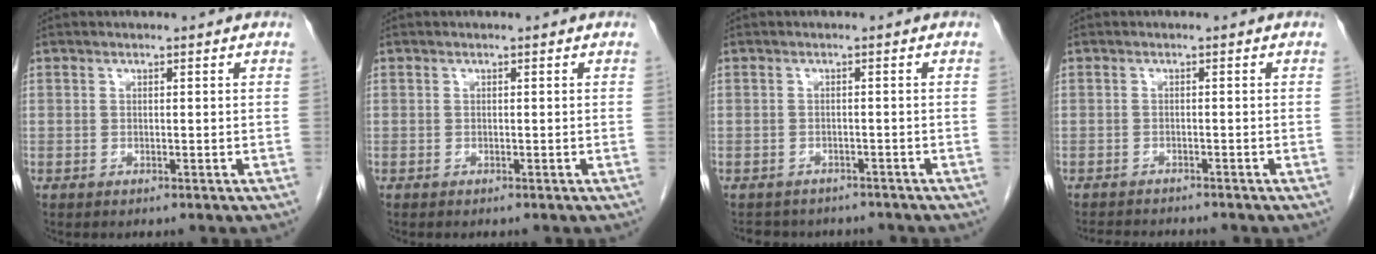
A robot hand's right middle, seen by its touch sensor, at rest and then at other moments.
{"total": 0.0}
{"total": 6.5, "force": [-5.9, 2.7, 1.0], "torque": [-0.016, 0.001, -0.068]}
{"total": 5.0, "force": [-4.8, 0.4, 1.4], "torque": [-0.019, -0.011, -0.072]}